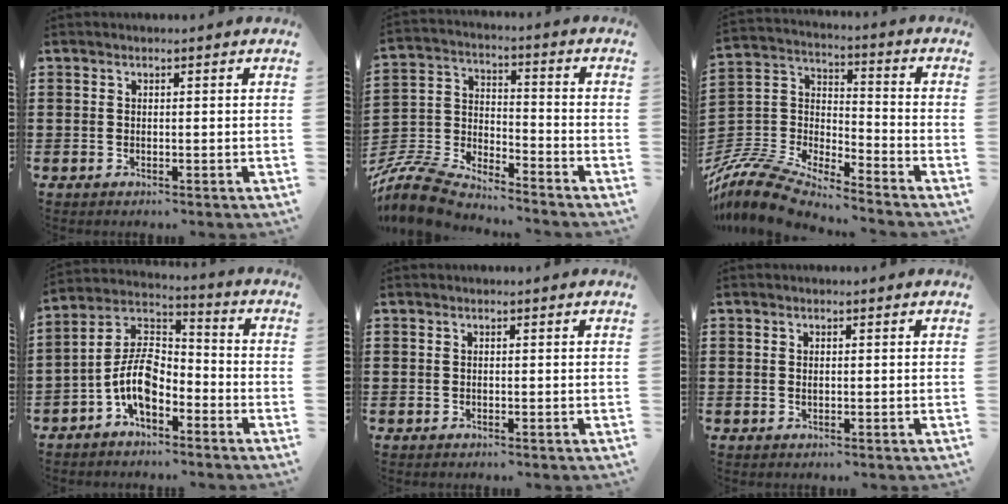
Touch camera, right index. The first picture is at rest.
{"total": 8.1, "force": [-7.8, 1.5, 1.8], "torque": [-0.068, -0.004, -0.164]}
{"total": 9.8, "force": [-9.2, 1.8, 2.9], "torque": [-0.093, 0.000, -0.193]}
{"total": 9.0, "force": [-4.0, 4.5, 6.6], "torque": [-0.166, -0.007, -0.085]}
{"total": 0.0}
{"total": 1.1, "force": [0.1, 0.5, 1.0], "torque": [-0.021, 0.003, 0.000]}